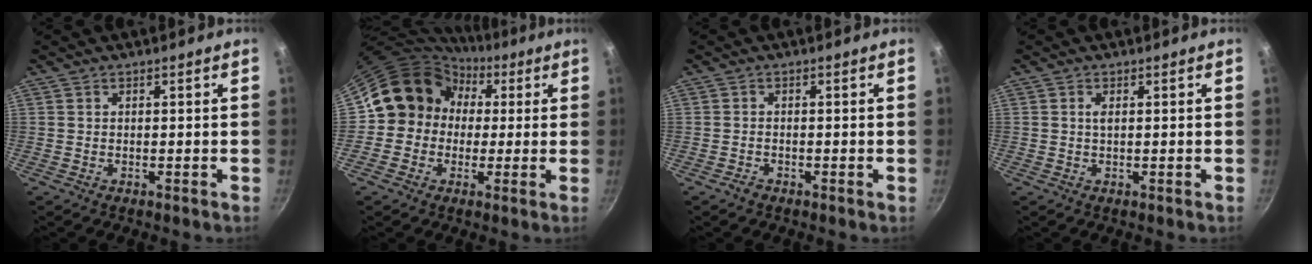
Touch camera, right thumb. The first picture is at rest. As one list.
[{"total": 12.2, "force": [1.9, 11.2, 4.3], "torque": [-0.027, 0.031, 0.013]}, {"total": 1.0, "force": [-0.8, 0.4, 0.4], "torque": [-0.014, 0.006, -0.018]}, {"total": 1.0, "force": [0.2, 0.3, 0.9], "torque": [-0.018, 0.000, 0.004]}]